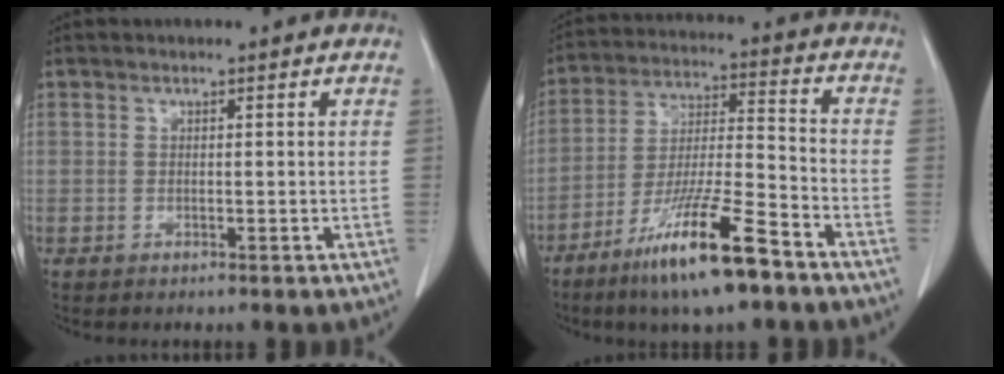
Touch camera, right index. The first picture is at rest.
{"total": 14.9, "force": [-9.7, 1.1, 11.3], "torque": [-0.219, -0.032, -0.177]}